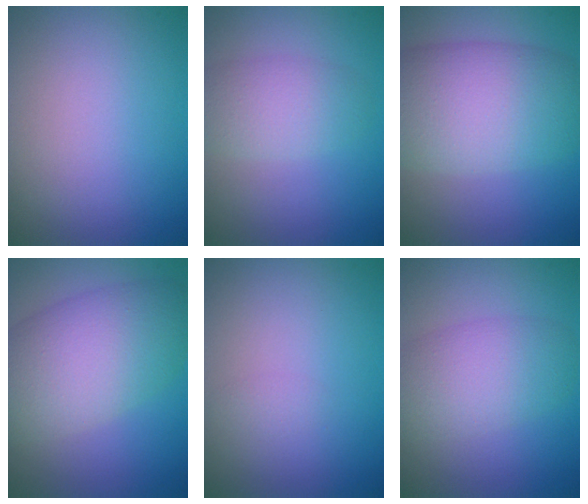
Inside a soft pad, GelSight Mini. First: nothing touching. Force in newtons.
{"total": 3.5, "press": 3.5, "slide": 0.3}
{"total": 10.0, "press": 10.0, "slide": 0.3}
{"total": 8.8, "press": 8.8, "slide": 0.4}
{"total": 0.6, "press": 0.6, "slide": 0.0}
{"total": 5.2, "press": 5.2, "slide": 0.1}